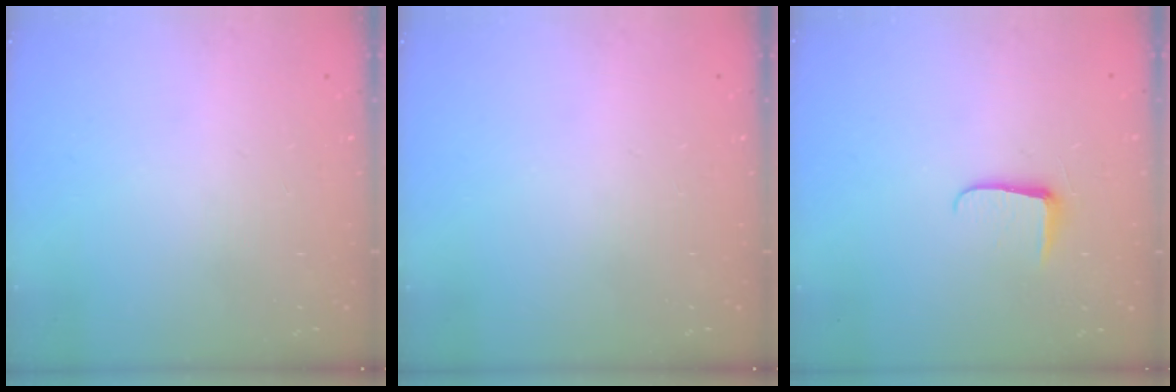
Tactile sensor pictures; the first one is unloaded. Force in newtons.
{"total": 0.0}
{"total": 5.4, "press": 5.4, "slide": 0.7}